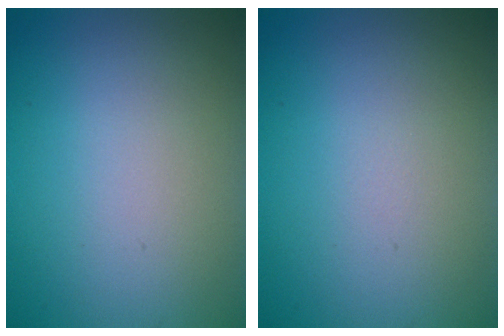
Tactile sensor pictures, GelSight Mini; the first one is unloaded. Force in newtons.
{"total": 0.0}